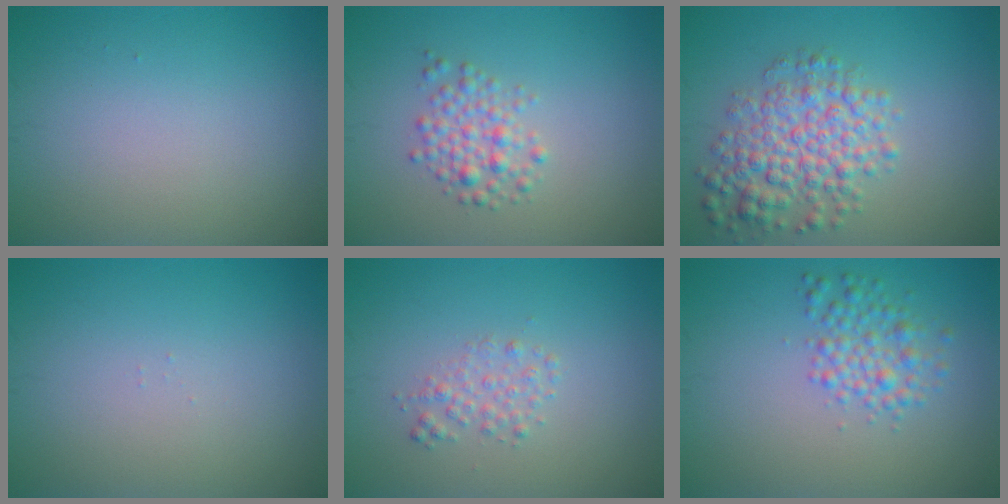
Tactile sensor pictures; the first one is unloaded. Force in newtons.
{"total": 2.6, "press": 2.6, "slide": 0.1}
{"total": 5.5, "press": 5.5, "slide": 0.1}
{"total": 0.0}
{"total": 1.5, "press": 1.5, "slide": 0.0}
{"total": 2.8, "press": 2.8, "slide": 0.0}